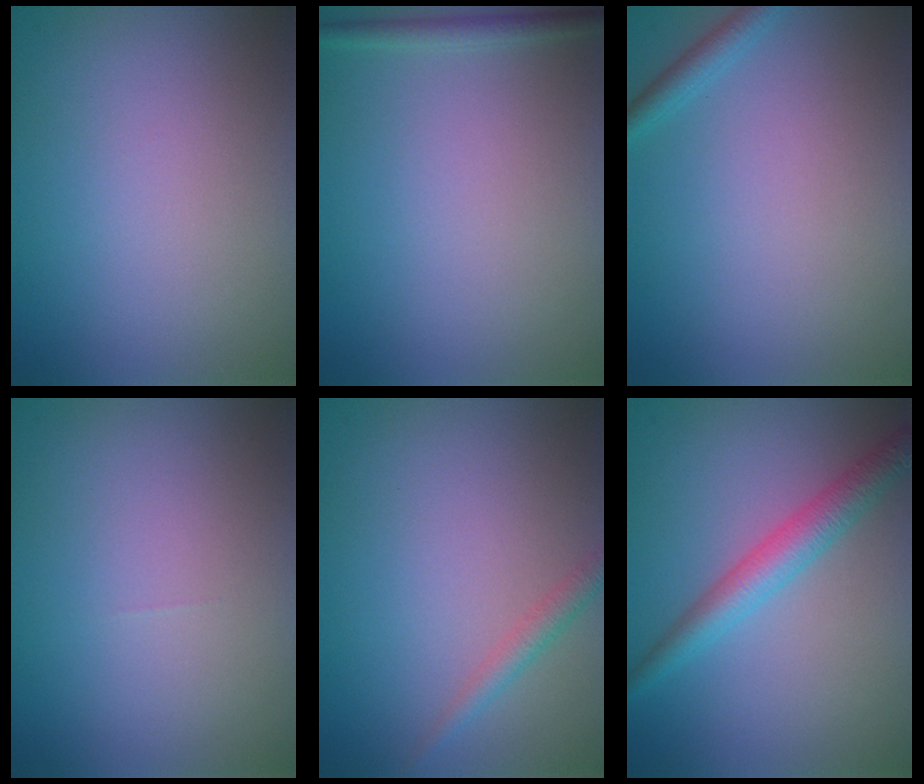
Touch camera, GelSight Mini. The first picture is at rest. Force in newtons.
{"total": 1.3, "press": 1.3, "slide": 0.1}
{"total": 1.4, "press": 1.4, "slide": 0.1}
{"total": 0.0}
{"total": 1.6, "press": 1.6, "slide": 0.1}
{"total": 3.5, "press": 3.5, "slide": 0.1}